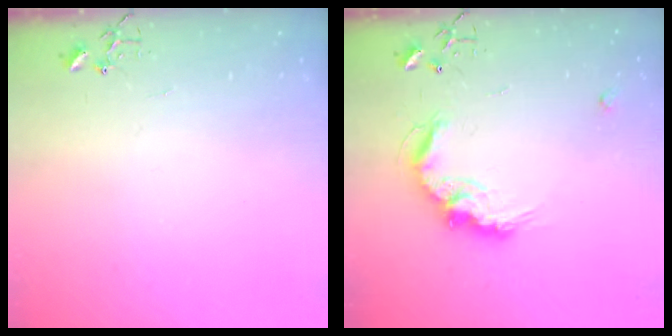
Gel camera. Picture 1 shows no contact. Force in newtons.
{"total": 12.6, "press": 12.6, "slide": 0.4}